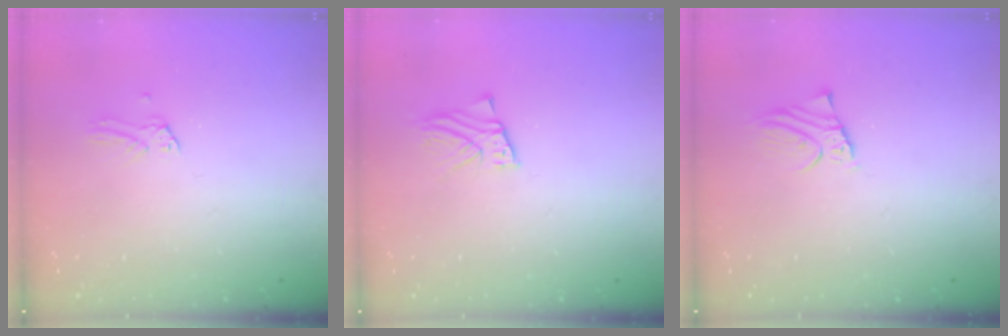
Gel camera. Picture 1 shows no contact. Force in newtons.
{"total": 2.7, "press": 2.7, "slide": 0.2}
{"total": 2.4, "press": 2.4, "slide": 0.0}